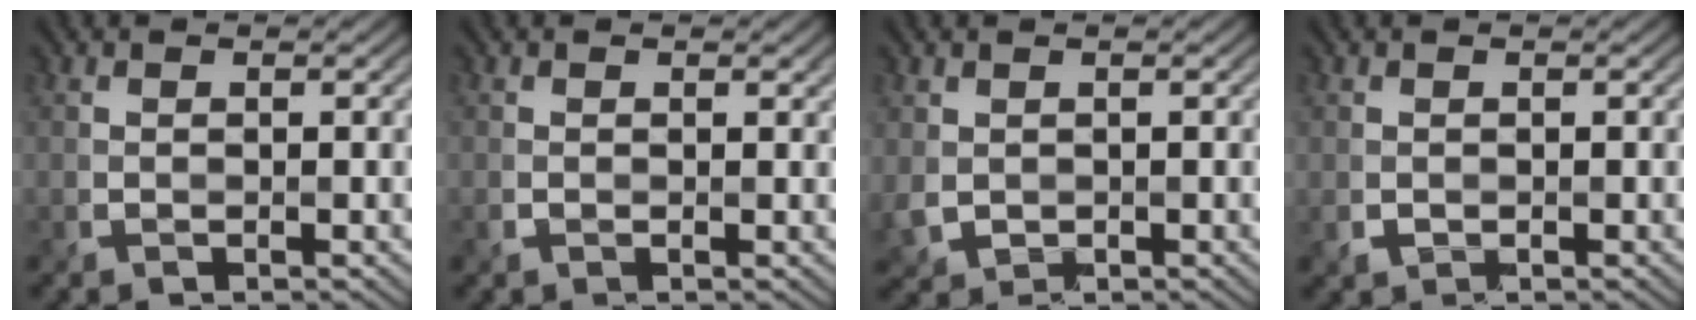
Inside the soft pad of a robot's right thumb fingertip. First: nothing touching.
{"total": 0.6, "force": [0.4, 0.3, 0.1], "torque": [-0.003, -0.002, 0.006]}
{"total": 2.0, "force": [0.4, 1.7, 0.9], "torque": [-0.036, -0.008, 0.009]}
{"total": 0.6, "force": [0.1, 0.5, 0.0], "torque": [-0.003, -0.005, 0.003]}